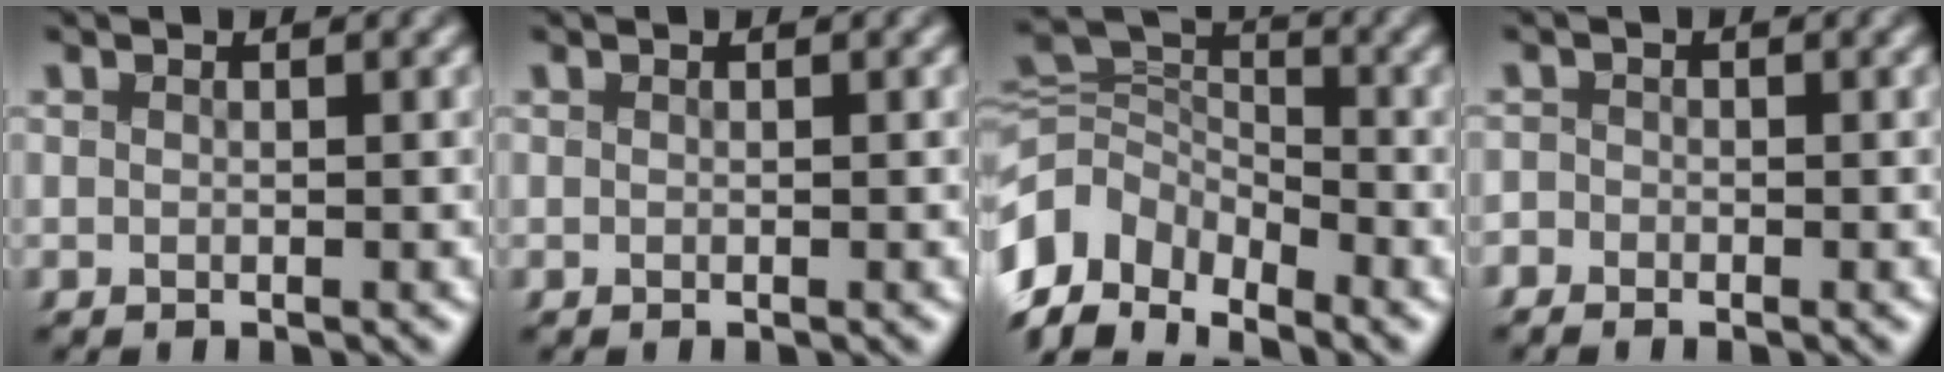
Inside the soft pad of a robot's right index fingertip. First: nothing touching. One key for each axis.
{"total": 0.0}
{"total": 11.9, "fx": -2.9, "fy": 10.0, "fz": 5.7, "tx": -0.143, "ty": -0.036, "tz": -0.055}
{"total": 1.7, "fx": -1.3, "fy": 1.0, "fz": -0.6, "tx": 0.014, "ty": 0.000, "tz": -0.034}